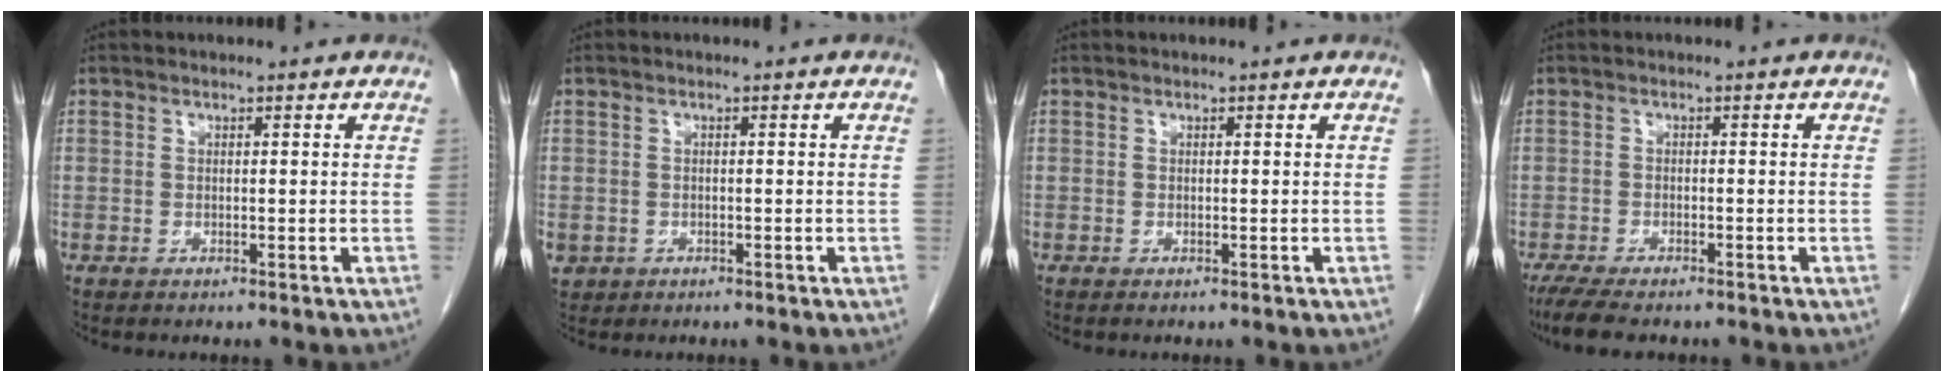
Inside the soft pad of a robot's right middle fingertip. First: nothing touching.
{"total": 2.4, "force": [-1.1, 2.1, 0.4], "torque": [-0.006, 0.001, -0.012]}
{"total": 0.0}
{"total": 6.6, "force": [-5.3, 1.4, 3.5], "torque": [-0.061, -0.015, -0.084]}